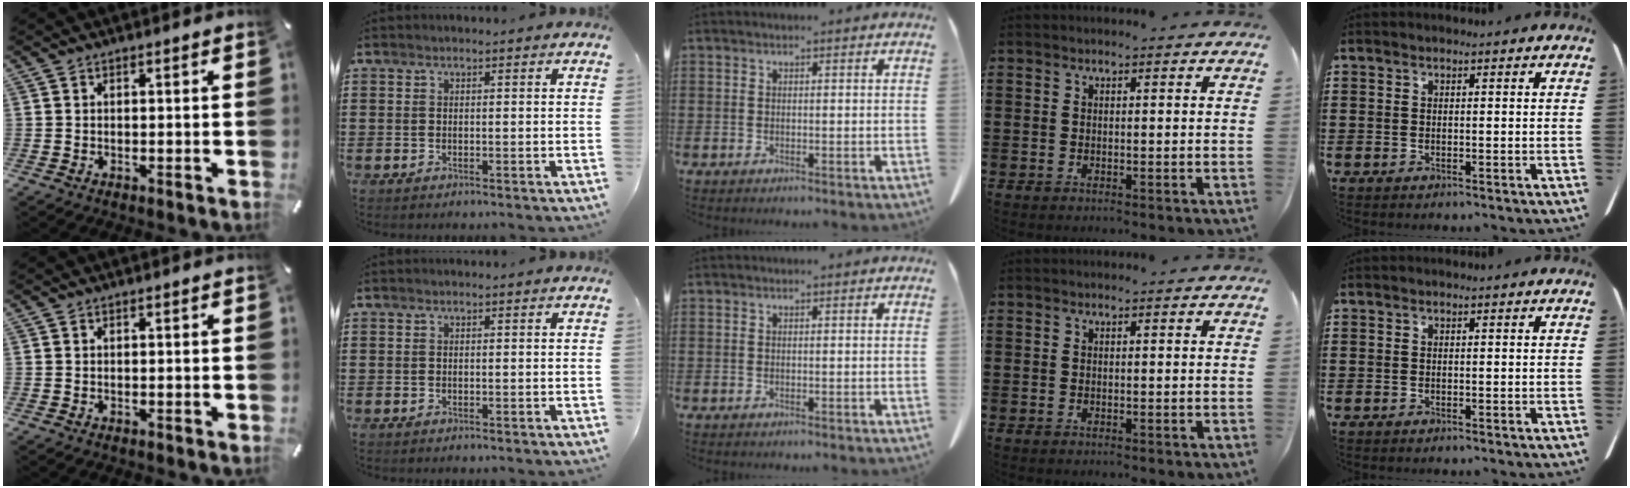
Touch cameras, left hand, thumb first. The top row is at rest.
{}